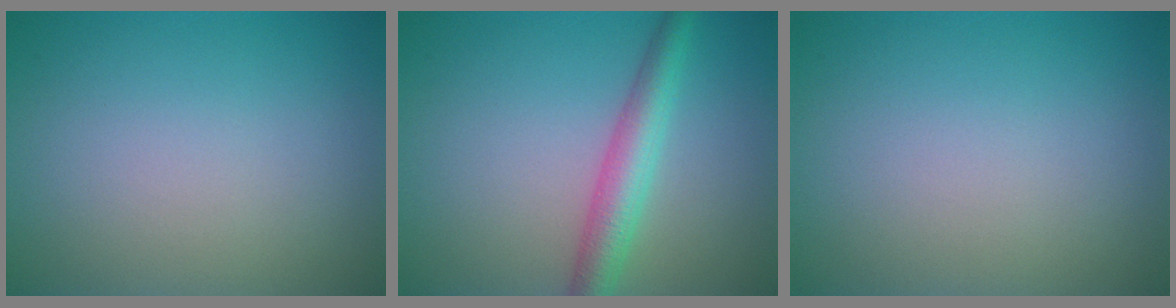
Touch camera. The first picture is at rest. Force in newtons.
{"total": 3.9, "press": 3.9, "slide": 0.1}
{"total": 0.0}